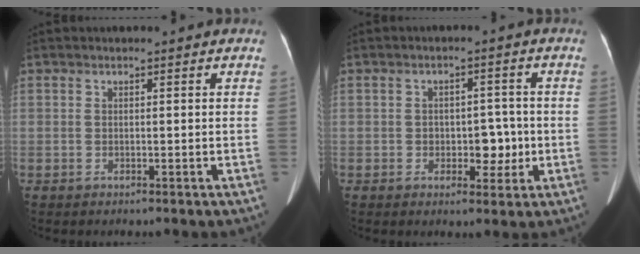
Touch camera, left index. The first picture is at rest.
{"total": 4.2, "force": [-1.4, 2.7, 2.9], "torque": [-0.028, -0.010, -0.018]}